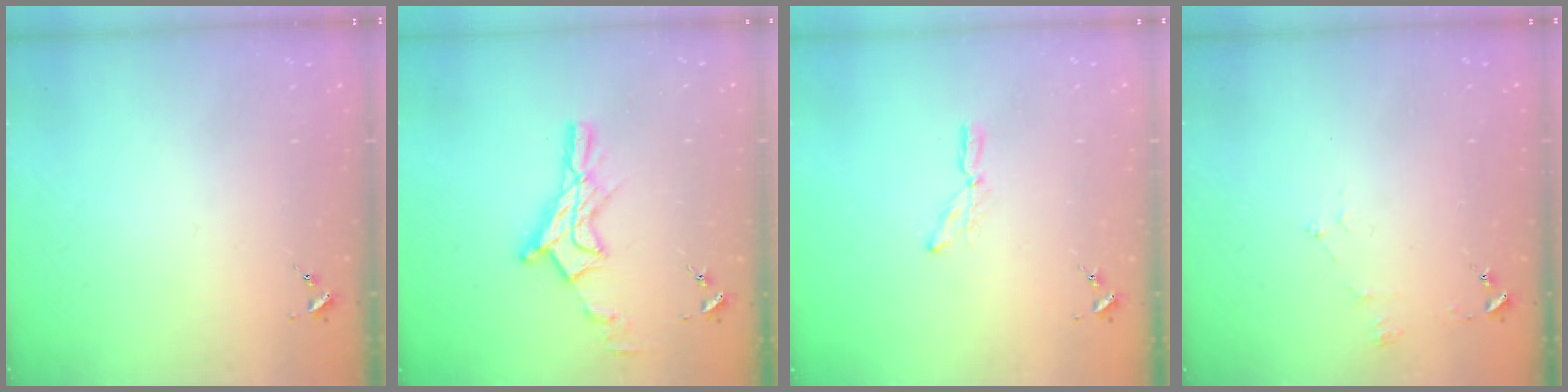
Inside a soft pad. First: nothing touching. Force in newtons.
{"total": 13.3, "press": 13.3, "slide": 1.0}
{"total": 6.5, "press": 6.5, "slide": 0.4}
{"total": 3.9, "press": 3.9, "slide": 0.5}